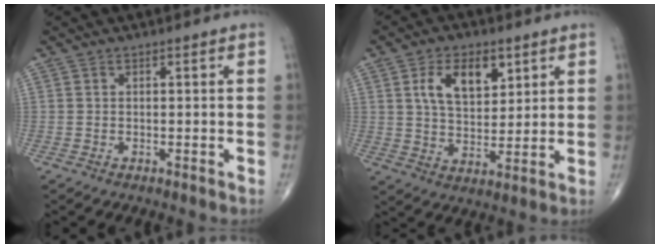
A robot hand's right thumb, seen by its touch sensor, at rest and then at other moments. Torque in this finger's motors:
{"motor_torque": [0.18, 0.43, 0.76, 0.19, 0.26]}